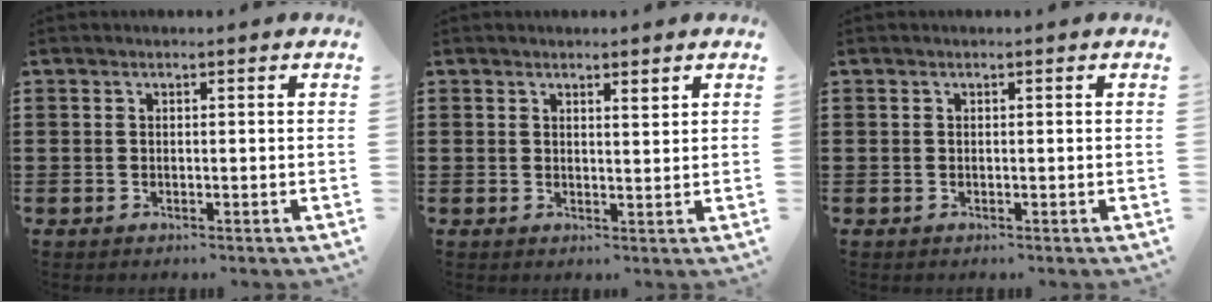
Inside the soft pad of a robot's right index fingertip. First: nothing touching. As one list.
[{"total": 1.5, "force": [1.3, 0.1, 0.8], "torque": [-0.015, 0.001, 0.025]}, {"total": 0.0}]